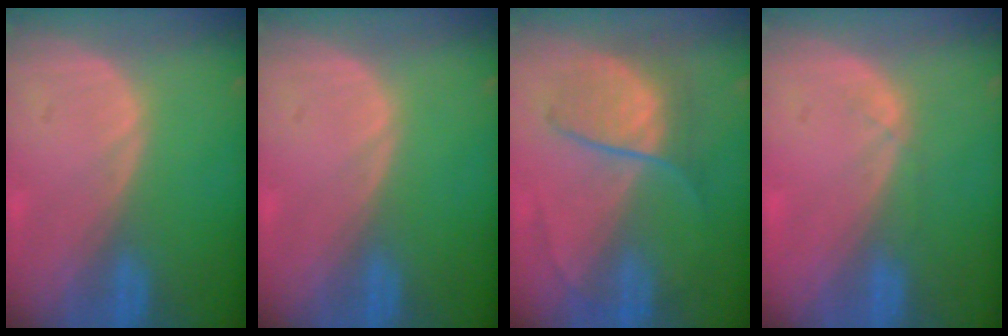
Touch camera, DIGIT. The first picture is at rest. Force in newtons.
{"total": 0.0}
{"total": 6.3, "press": 6.3, "slide": 0.7}
{"total": 1.4, "press": 1.3, "slide": 0.5}